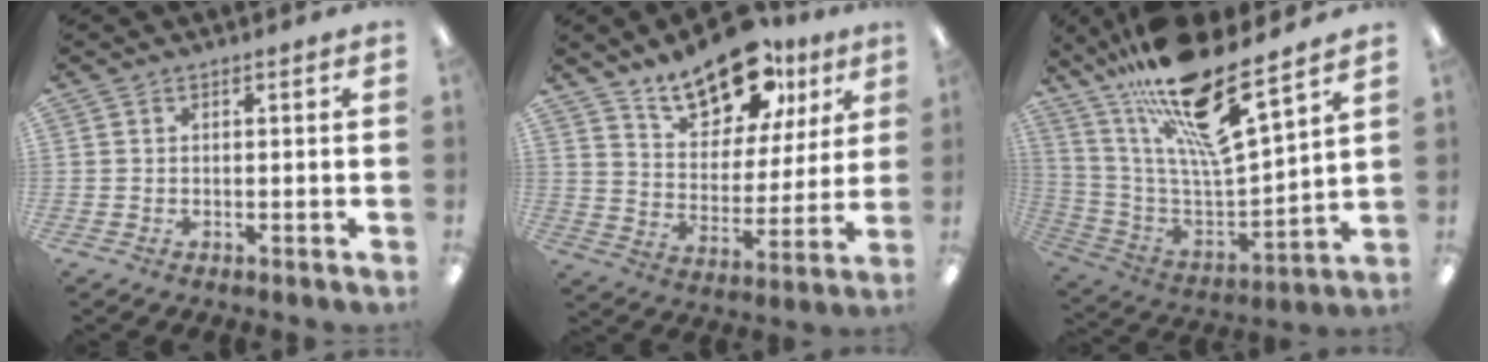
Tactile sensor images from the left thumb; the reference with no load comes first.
{"total": 17.2, "force": [12.9, 8.0, 8.1], "torque": [-0.124, -0.079, 0.227]}
{"total": 21.5, "force": [16.1, 4.1, 13.6], "torque": [-0.241, -0.110, 0.266]}